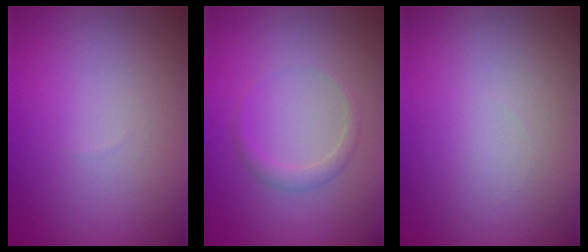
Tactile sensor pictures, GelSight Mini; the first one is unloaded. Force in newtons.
{"total": 1.4, "press": 1.4, "slide": 0.1}
{"total": 0.0}